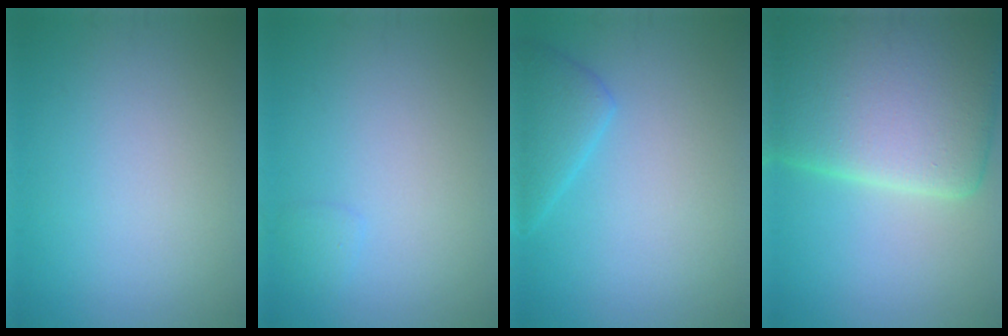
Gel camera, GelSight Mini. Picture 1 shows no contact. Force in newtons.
{"total": 0.7, "press": 0.7, "slide": 0.1}
{"total": 2.9, "press": 2.9, "slide": 0.2}
{"total": 16.6, "press": 16.6, "slide": 1.0}